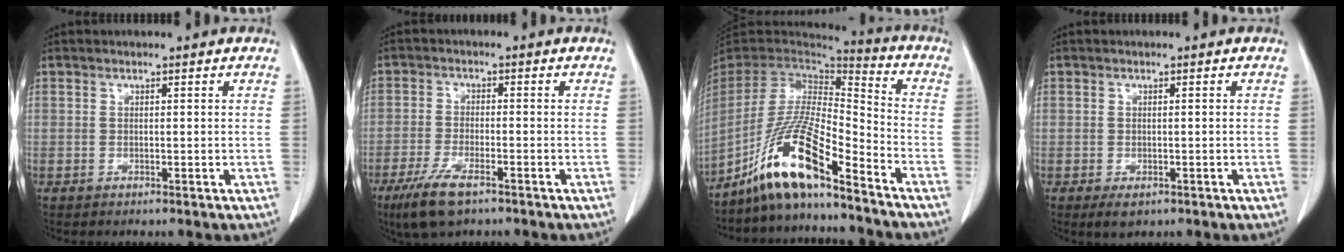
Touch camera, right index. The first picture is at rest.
{"total": 7.0, "force": [-4.6, 1.5, 5.0], "torque": [-0.105, -0.016, -0.081]}
{"total": 14.6, "force": [-10.4, 1.1, 10.1], "torque": [-0.201, -0.005, -0.198]}
{"total": 2.2, "force": [-1.2, 1.2, 1.4], "torque": [-0.019, -0.003, -0.010]}